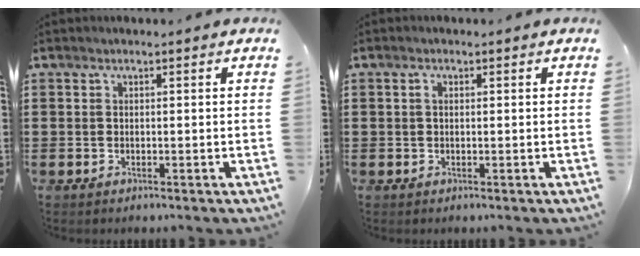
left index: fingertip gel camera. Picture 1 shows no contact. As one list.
[{"total": 1.0, "force": [0.2, 0.6, 0.7], "torque": [-0.017, 0.006, 0.003]}]